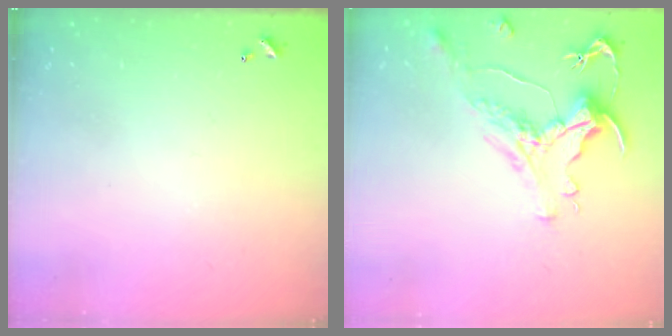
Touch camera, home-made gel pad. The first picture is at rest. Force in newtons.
{"total": 1.6, "press": 1.0, "slide": 1.3}